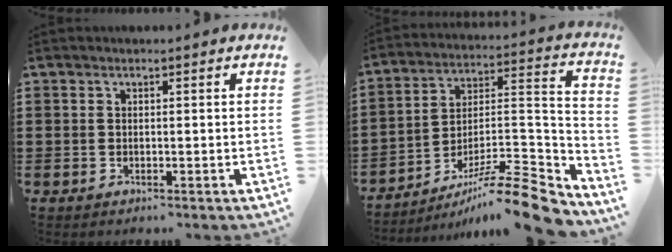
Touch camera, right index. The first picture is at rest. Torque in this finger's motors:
{"motor_torque": [1.13, -1.01, 0.07, -0.03]}